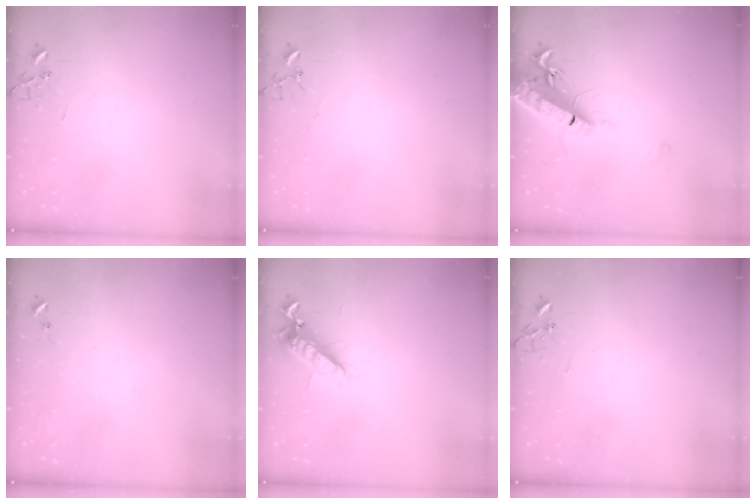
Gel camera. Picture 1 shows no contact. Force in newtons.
{"total": 3.4, "press": 3.4, "slide": 0.3}
{"total": 17.2, "press": 16.5, "slide": 4.6}
{"total": 4.5, "press": 4.4, "slide": 0.4}
{"total": 12.4, "press": 12.3, "slide": 1.5}
{"total": 0.0}